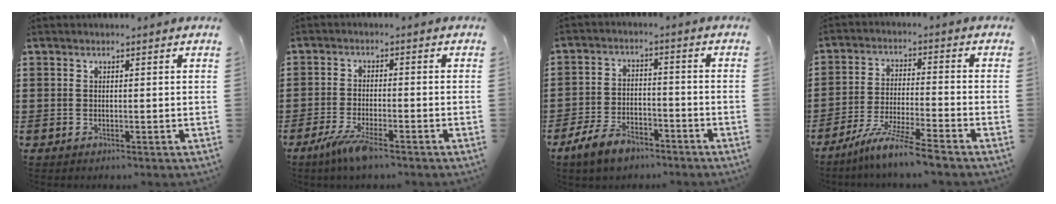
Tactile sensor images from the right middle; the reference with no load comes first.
{"total": 5.0, "force": [-3.4, 0.6, 3.7], "torque": [-0.083, -0.014, -0.065]}
{"total": 6.4, "force": [-5.0, 2.6, 3.1], "torque": [-0.069, 0.011, -0.098]}
{"total": 7.5, "force": [-6.6, -0.7, 3.7], "torque": [-0.073, -0.015, -0.127]}